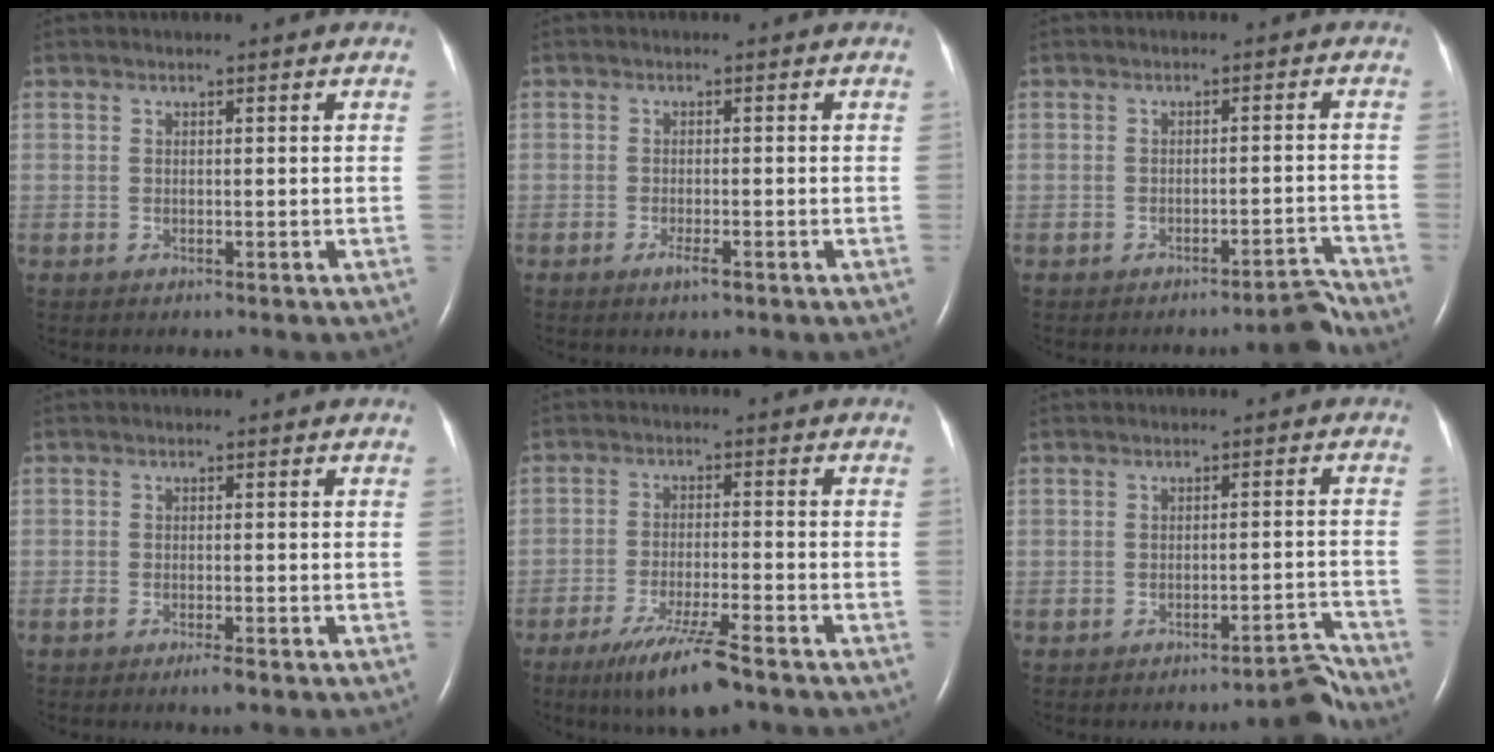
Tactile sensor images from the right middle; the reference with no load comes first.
{"total": 1.8, "force": [-1.1, 0.2, 1.4], "torque": [-0.026, -0.002, -0.019]}
{"total": 3.0, "force": [-3.0, -0.4, 0.6], "torque": [0.005, 0.001, -0.038]}
{"total": 2.1, "force": [-1.4, 0.3, 1.5], "torque": [-0.030, -0.003, -0.025]}
{"total": 9.1, "force": [-6.3, 0.6, 6.6], "torque": [-0.126, -0.025, -0.107]}
{"total": 3.7, "force": [-3.7, -0.3, 0.6], "torque": [0.012, 0.013, -0.047]}